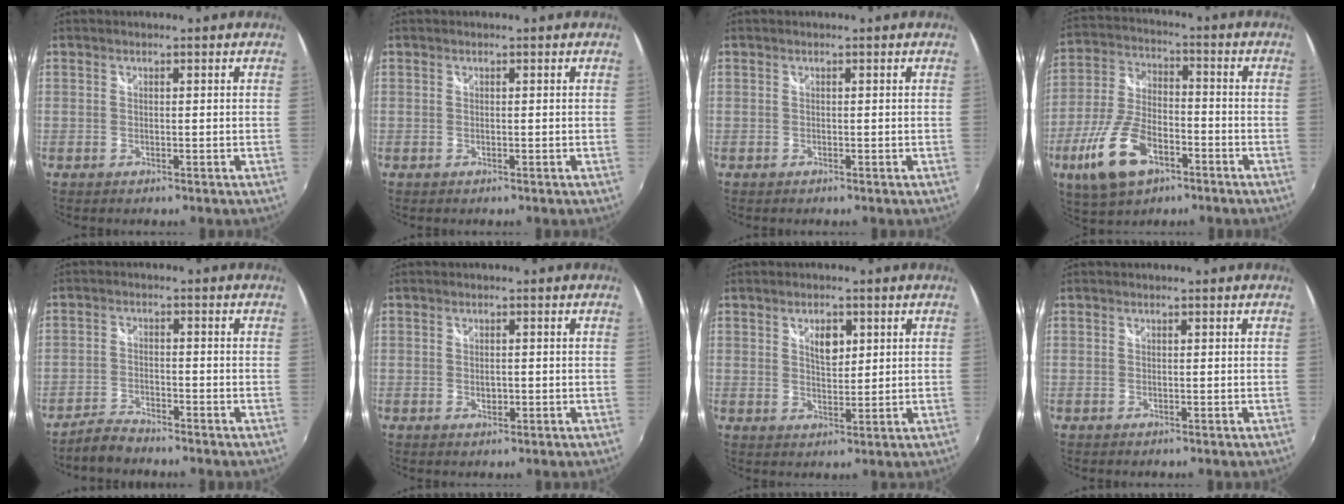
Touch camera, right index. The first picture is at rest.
{"total": 0.0}
{"total": 0.0}
{"total": 14.7, "force": [-7.3, 7.3, 10.5], "torque": [-0.234, -0.012, -0.134]}
{"total": 4.1, "force": [-3.8, 0.9, 1.3], "torque": [-0.040, -0.003, -0.076]}
{"total": 1.7, "force": [-0.3, 1.2, 1.2], "torque": [-0.019, -0.001, -0.004]}
{"total": 4.5, "force": [1.8, 2.4, 3.3], "torque": [-0.052, 0.004, 0.030]}
{"total": 0.0}